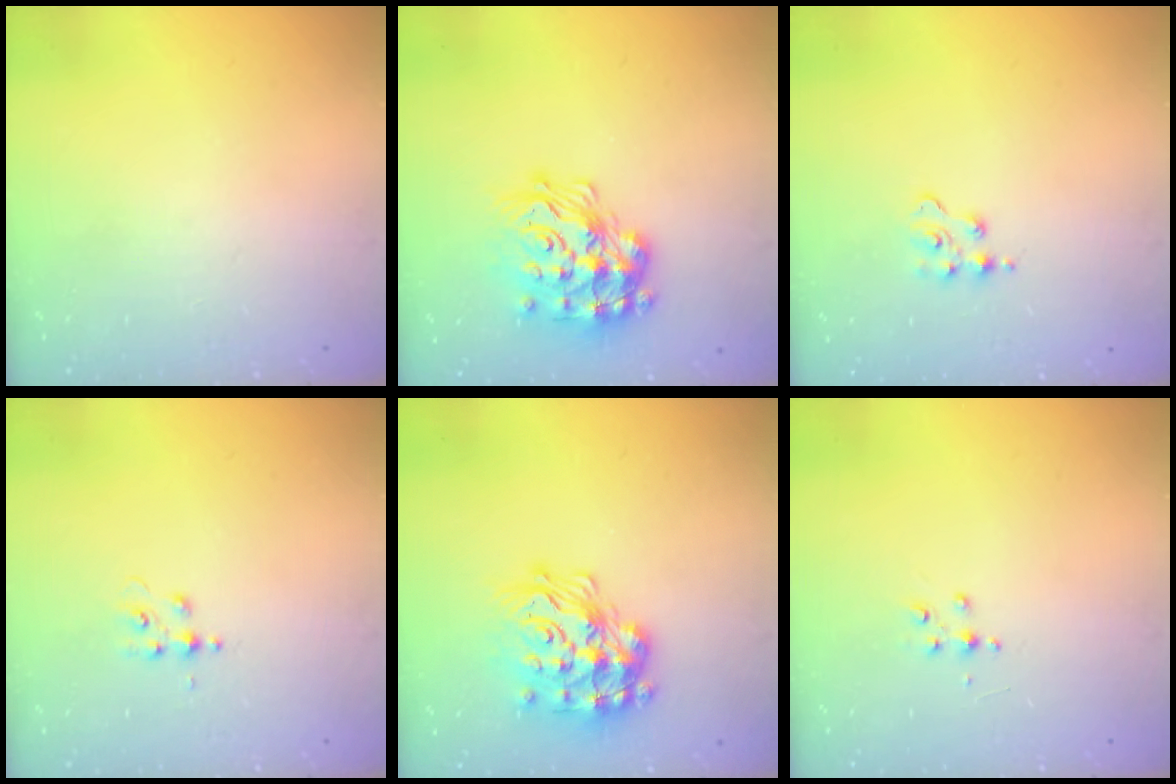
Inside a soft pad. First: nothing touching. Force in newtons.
{"total": 22.7, "press": 22.7, "slide": 1.7}
{"total": 2.6, "press": 2.5, "slide": 0.4}
{"total": 4.0, "press": 4.0, "slide": 0.6}
{"total": 22.7, "press": 22.7, "slide": 1.7}
{"total": 3.9, "press": 3.9, "slide": 0.5}